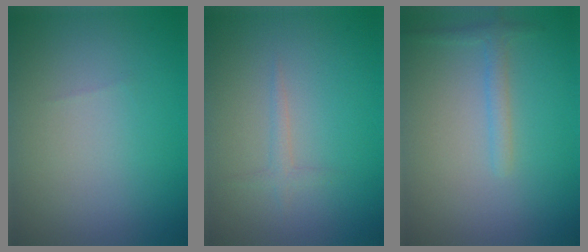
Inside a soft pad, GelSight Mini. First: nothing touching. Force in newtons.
{"total": 1.3, "press": 1.3, "slide": 0.0}
{"total": 1.4, "press": 1.4, "slide": 0.1}